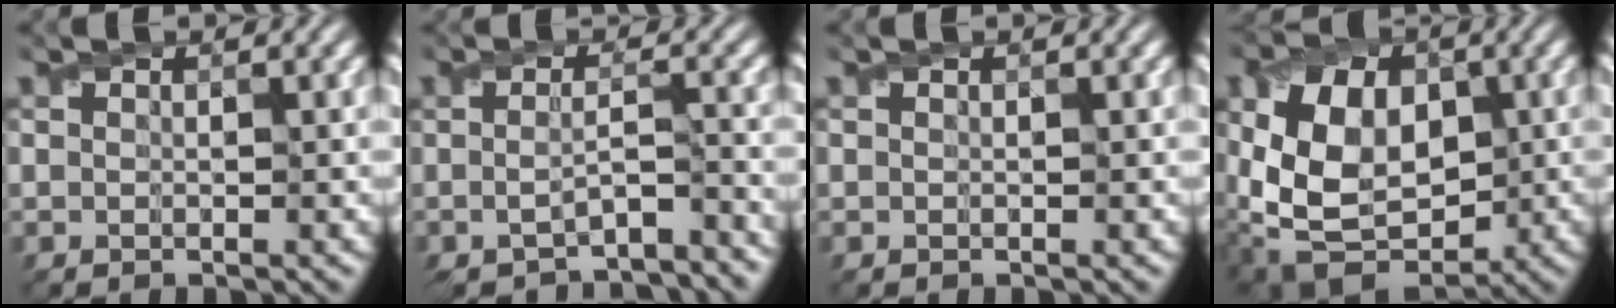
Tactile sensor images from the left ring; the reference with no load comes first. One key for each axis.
{"total": 4.8, "fx": -3.7, "fy": 0.9, "fz": 3.0, "tx": -0.053, "ty": -0.015, "tz": -0.055}
{"total": 0.0}
{"total": 12.0, "fx": -0.7, "fy": 8.6, "fz": 8.4, "tx": -0.161, "ty": -0.007, "tz": -0.015}